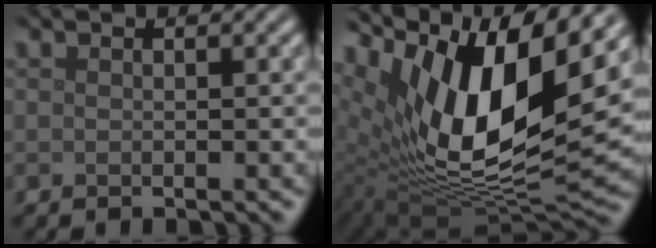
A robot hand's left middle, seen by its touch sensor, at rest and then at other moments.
{"total": 14.8, "force": [6.0, 6.3, 11.9], "torque": [-0.219, 0.002, 0.107]}